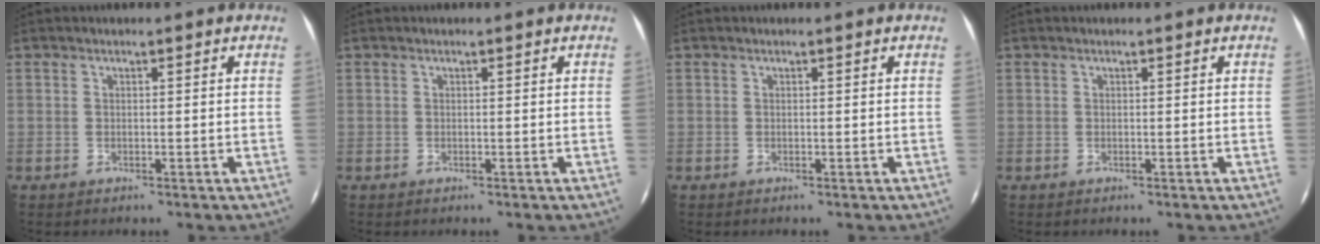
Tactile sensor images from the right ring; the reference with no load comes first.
{"total": 0.0}
{"total": 0.0}
{"total": 0.0}